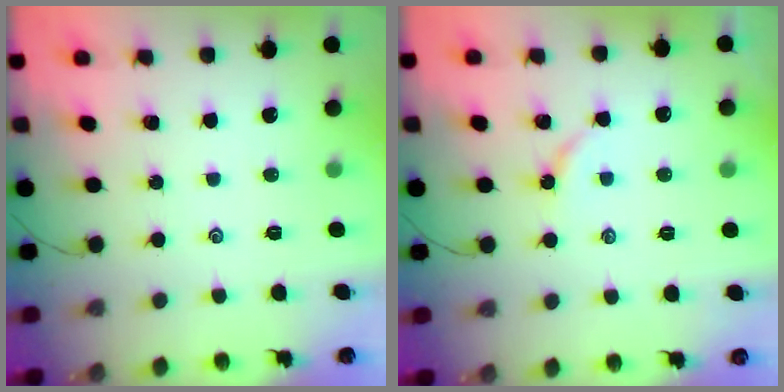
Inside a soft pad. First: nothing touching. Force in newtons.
{"total": 3.0, "press": 2.9, "slide": 0.3}